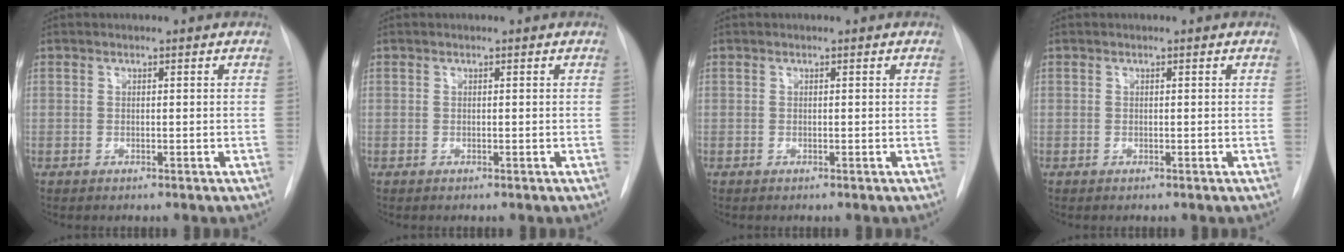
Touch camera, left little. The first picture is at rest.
{"total": 0.0}
{"total": 0.0}
{"total": 0.0}